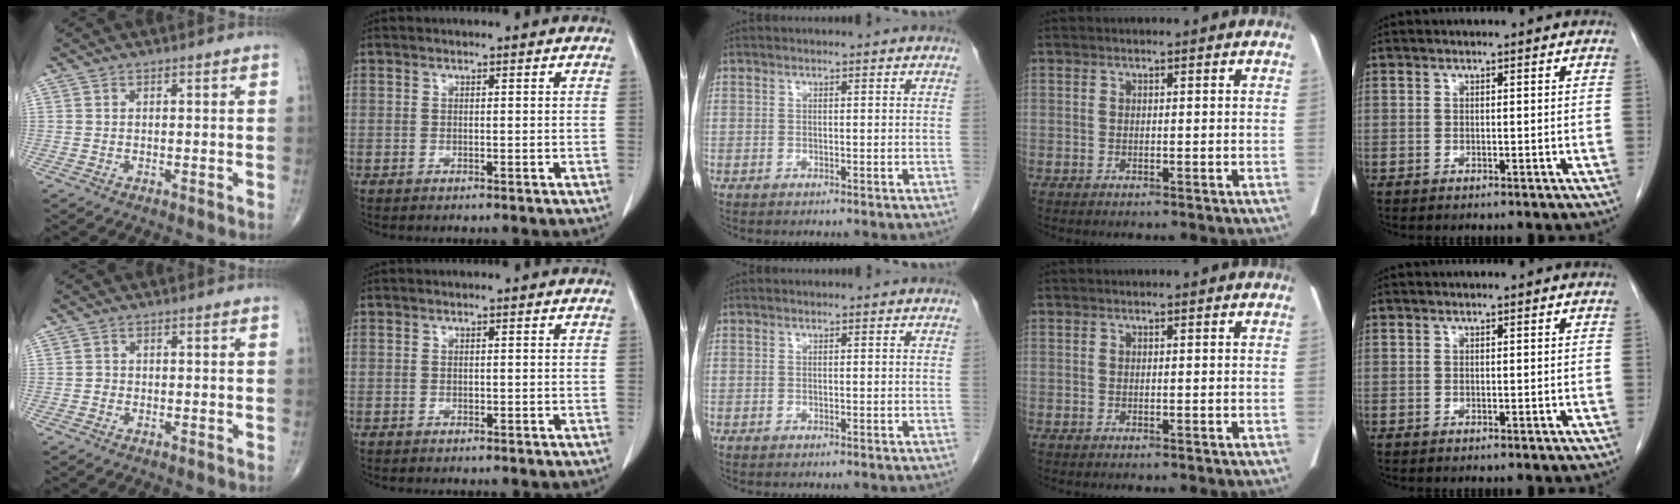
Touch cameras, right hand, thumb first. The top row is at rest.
{"thumb": {"total": 0.8, "force": [-0.3, 0.7, 0.2], "torque": [0.002, 0.003, -0.007]}}